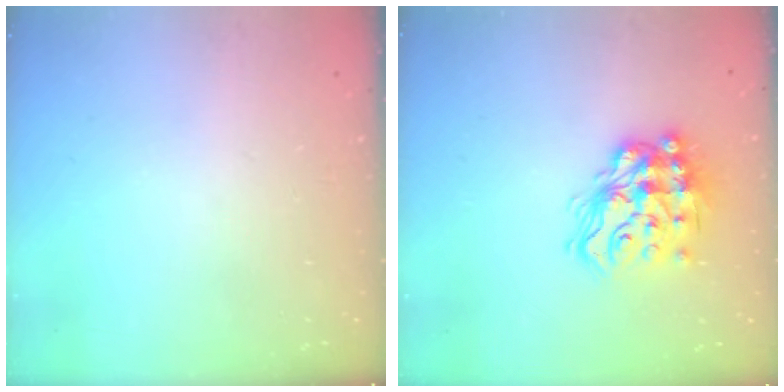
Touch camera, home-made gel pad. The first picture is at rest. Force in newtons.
{"total": 17.4, "press": 17.4, "slide": 1.2}